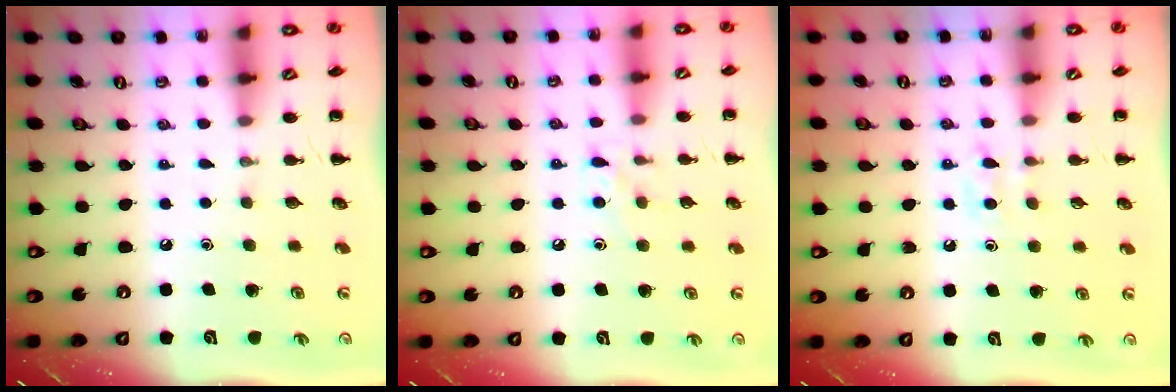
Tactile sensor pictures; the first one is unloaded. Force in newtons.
{"total": 6.4, "press": 6.0, "slide": 2.1}
{"total": 4.9, "press": 4.7, "slide": 1.4}